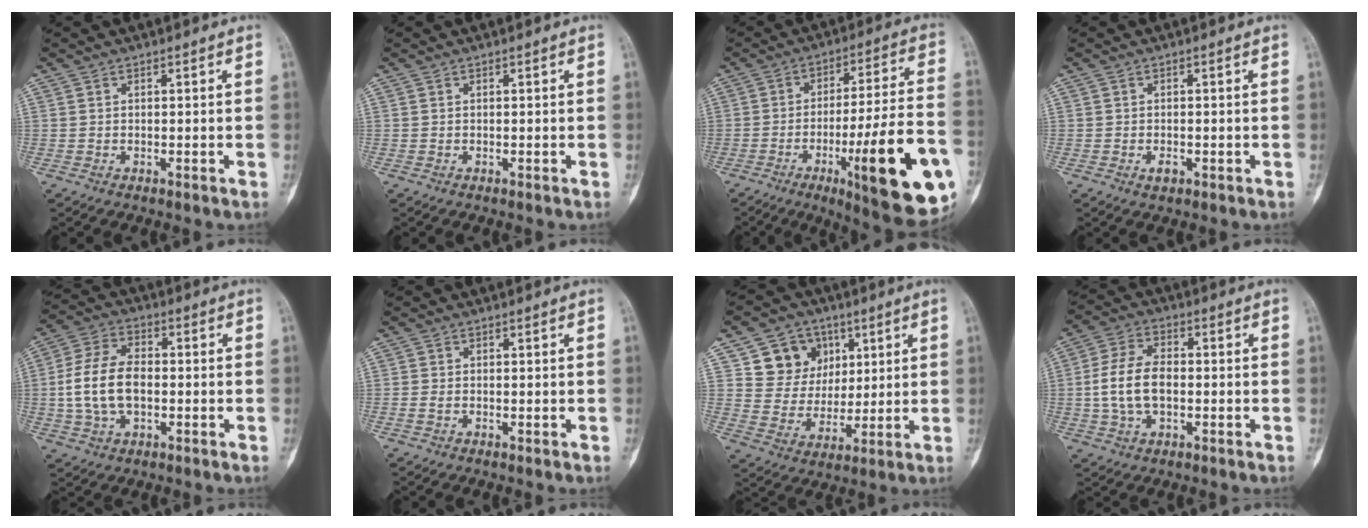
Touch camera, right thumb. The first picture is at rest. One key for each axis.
{"total": 0.0}
{"total": 24.3, "fx": -8.8, "fy": 4.7, "fz": 22.1, "tx": -0.287, "ty": 0.018, "tz": -0.121}
{"total": 1.7, "fx": -0.6, "fy": 1.1, "fz": 1.1, "tx": -0.015, "ty": 0.002, "tz": -0.009}
{"total": 11.7, "fx": -1.1, "fy": 7.2, "fz": 9.1, "tx": -0.176, "ty": 0.021, "tz": -0.025}
{"total": 0.9, "fx": -0.3, "fy": 0.6, "fz": 0.6, "tx": -0.020, "ty": 0.000, "tz": -0.007}
{"total": 12.1, "fx": 5.1, "fy": 10.3, "fz": 3.5, "tx": -0.015, "ty": -0.017, "tz": 0.094}
{"total": 10.0, "fx": -1.0, "fy": 6.1, "fz": 7.9, "tx": -0.153, "ty": 0.019, "tz": -0.023}